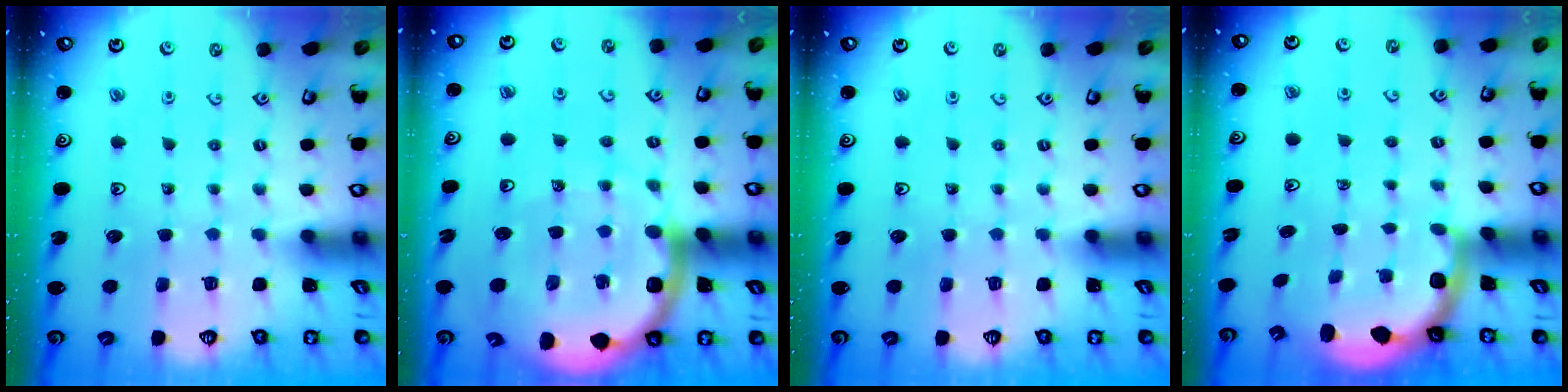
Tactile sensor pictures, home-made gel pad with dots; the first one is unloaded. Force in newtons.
{"total": 14.5, "press": 14.0, "slide": 3.5}
{"total": 0.0}
{"total": 2.2, "press": 1.7, "slide": 1.4}